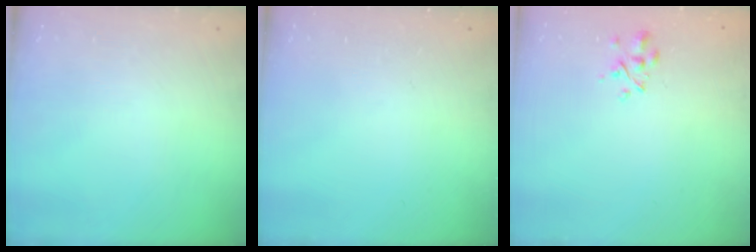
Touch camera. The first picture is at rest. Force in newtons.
{"total": 0.0}
{"total": 2.3, "press": 2.2, "slide": 0.9}